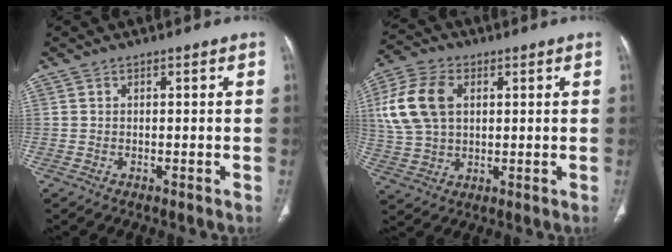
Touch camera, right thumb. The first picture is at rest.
{"total": 13.0, "force": [3.1, 8.6, 9.2], "torque": [-0.189, 0.007, 0.061]}